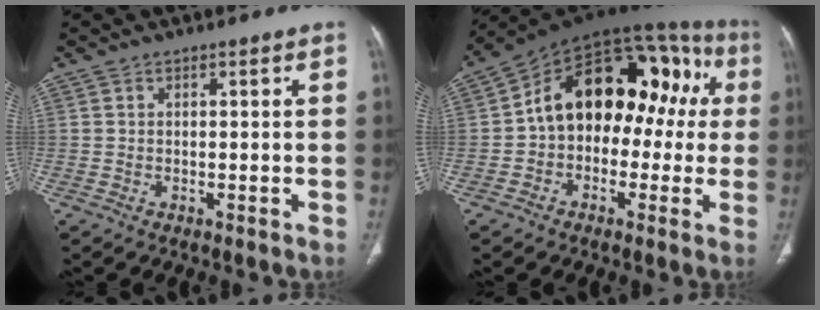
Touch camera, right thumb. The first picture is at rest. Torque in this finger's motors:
{"motor_torque": [2.46, 2.55, 1.85, -0.81, 0.21]}